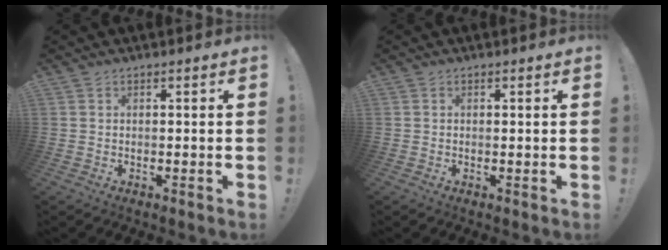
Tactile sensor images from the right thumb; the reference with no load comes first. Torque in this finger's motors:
{"motor_torque": [-0.13, -0.19, -0.40, 0.03, 0.01]}